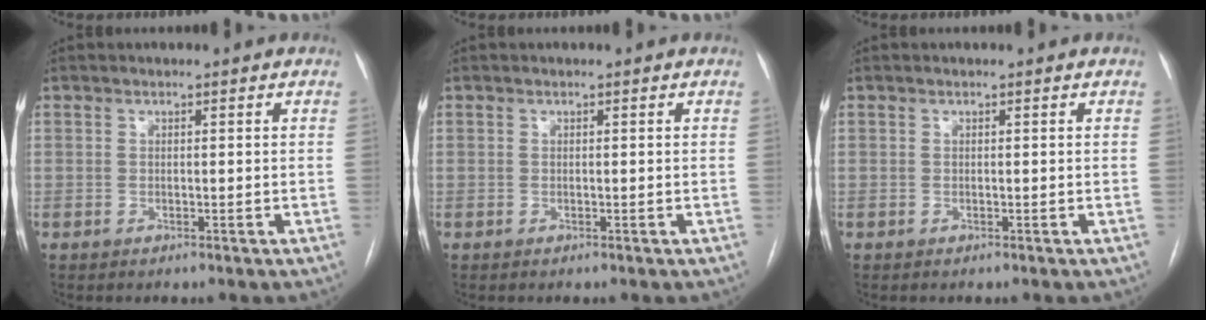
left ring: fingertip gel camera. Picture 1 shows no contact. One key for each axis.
{"total": 0.0}
{"total": 0.0}